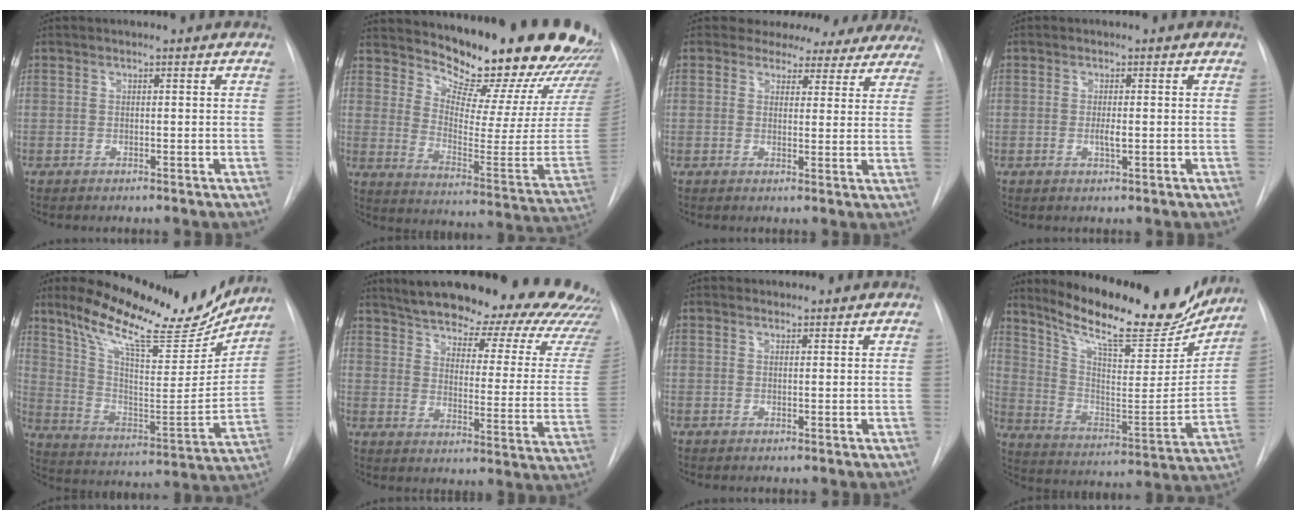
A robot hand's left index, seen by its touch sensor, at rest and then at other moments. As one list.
[{"total": 23.4, "force": [21.1, 4.0, 9.4], "torque": [-0.139, -0.110, 0.269]}, {"total": 13.1, "force": [11.6, 5.5, 2.2], "torque": [0.000, -0.005, 0.110]}, {"total": 1.5, "force": [-0.2, 0.3, 1.5], "torque": [-0.028, -0.002, -0.004]}, {"total": 22.5, "force": [18.8, 5.0, 11.2], "torque": [-0.187, -0.021, 0.291]}, {"total": 30.8, "force": [26.3, 5.5, 15.0], "torque": [-0.206, -0.081, 0.322]}, {"total": 1.0, "force": [0.9, 0.4, -0.1], "torque": [0.001, 0.005, 0.013]}, {"total": 23.1, "force": [19.5, 5.0, 11.2], "torque": [-0.179, -0.030, 0.291]}]